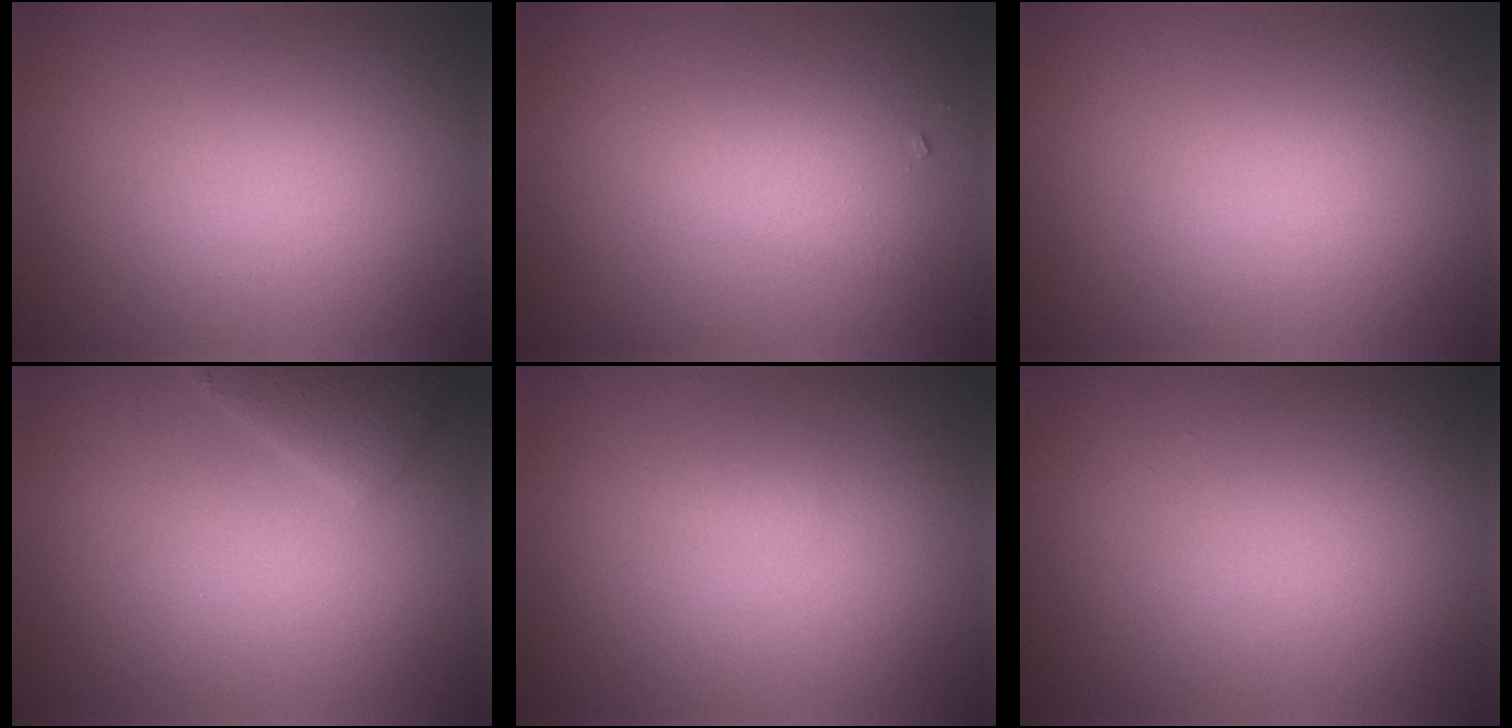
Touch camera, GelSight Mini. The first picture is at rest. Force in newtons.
{"total": 2.3, "press": 2.3, "slide": 0.2}
{"total": 0.0}
{"total": 2.3, "press": 2.3, "slide": 0.1}
{"total": 0.7, "press": 0.7, "slide": 0.1}
{"total": 0.0}